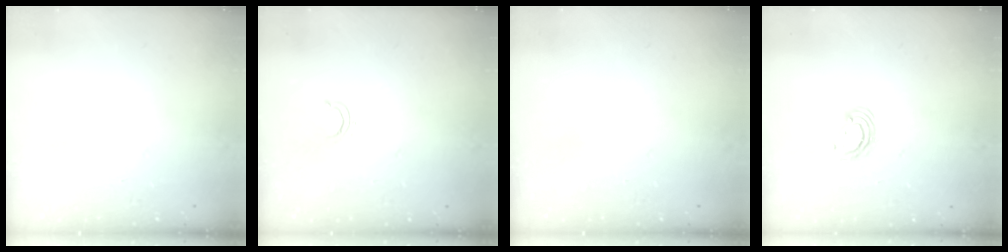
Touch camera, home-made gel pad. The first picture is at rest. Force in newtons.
{"total": 2.8, "press": 2.8, "slide": 0.2}
{"total": 0.0}
{"total": 3.8, "press": 3.8, "slide": 0.2}